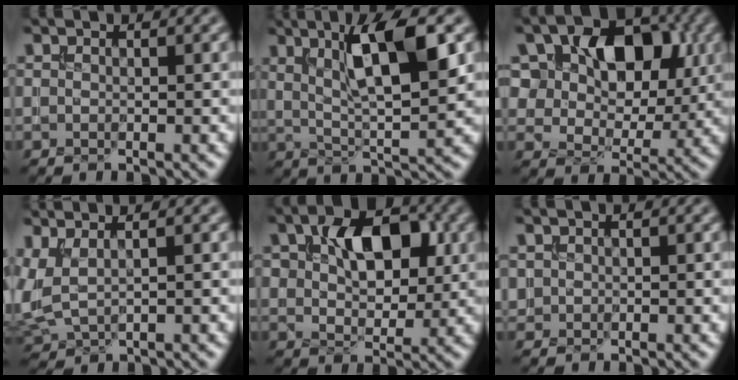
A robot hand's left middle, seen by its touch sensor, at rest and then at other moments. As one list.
[{"total": 8.0, "force": [2.7, 1.9, 7.3], "torque": [-0.120, 0.003, 0.047]}, {"total": 12.1, "force": [4.3, 8.1, 7.9], "torque": [-0.129, 0.028, 0.063]}, {"total": 4.1, "force": [1.6, 2.0, 3.2], "torque": [-0.081, 0.010, 0.039]}, {"total": 7.1, "force": [2.1, 4.2, 5.3], "torque": [-0.090, 0.001, 0.028]}, {"total": 0.7, "force": [0.2, 0.6, 0.0], "torque": [0.003, -0.003, 0.007]}]